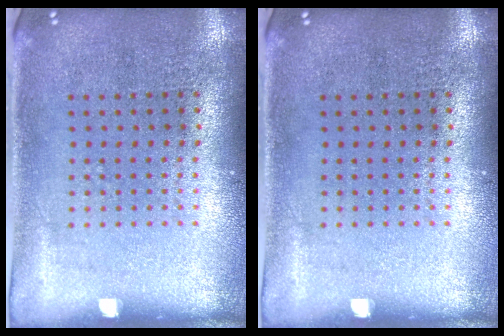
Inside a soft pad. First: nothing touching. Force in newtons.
{"total": 0.0}